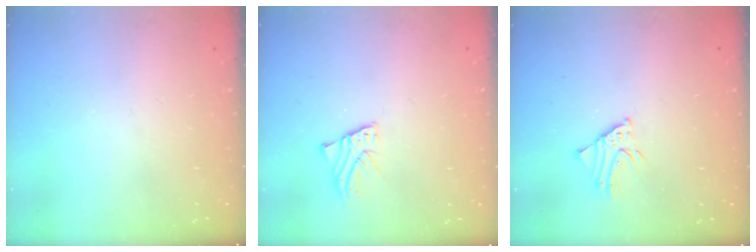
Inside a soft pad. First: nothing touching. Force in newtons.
{"total": 1.7, "press": 1.7, "slide": 0.1}
{"total": 2.6, "press": 2.6, "slide": 0.2}